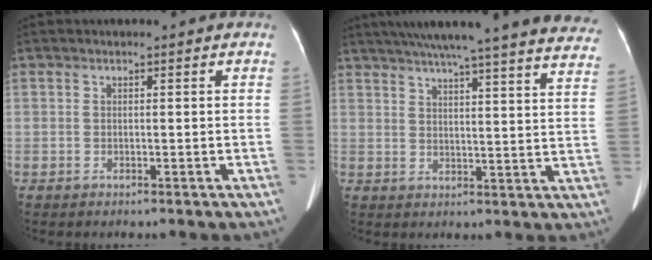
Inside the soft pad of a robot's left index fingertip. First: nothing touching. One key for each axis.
{"total": 32.6, "fx": 29.2, "fy": 2.2, "fz": 14.2, "tx": -0.193, "ty": -0.058, "tz": 0.348}